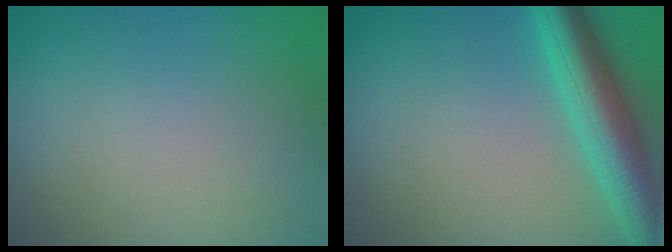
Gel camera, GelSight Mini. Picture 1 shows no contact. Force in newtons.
{"total": 6.5, "press": 6.5, "slide": 0.2}